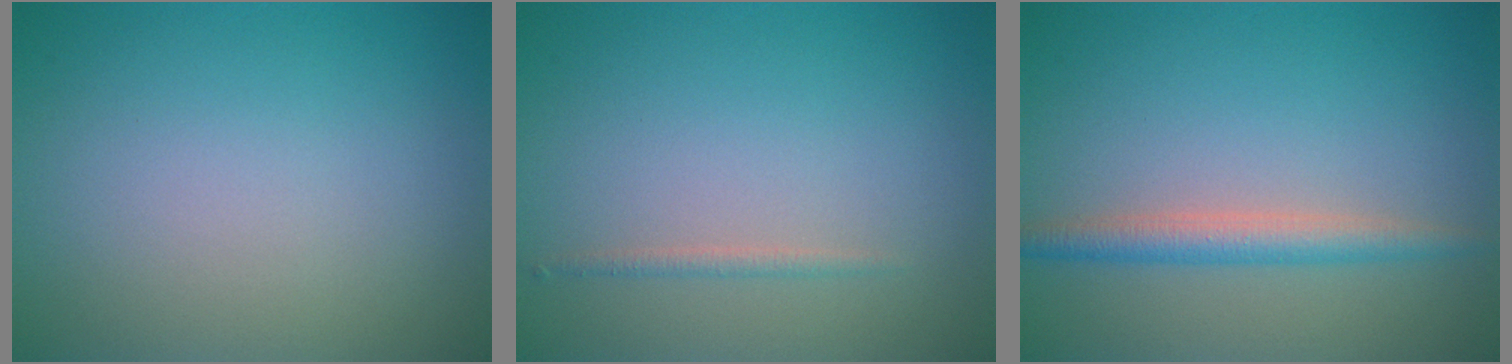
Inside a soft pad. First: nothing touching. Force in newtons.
{"total": 0.8, "press": 0.8, "slide": 0.0}
{"total": 2.7, "press": 2.7, "slide": 0.0}